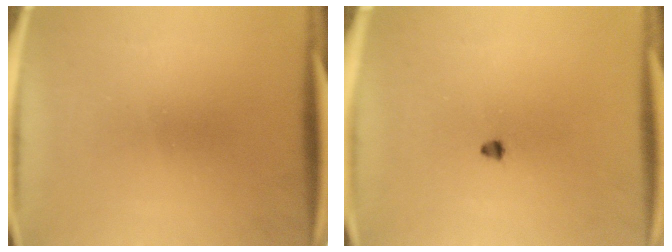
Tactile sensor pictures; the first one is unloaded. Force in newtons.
{"total": 1.1}